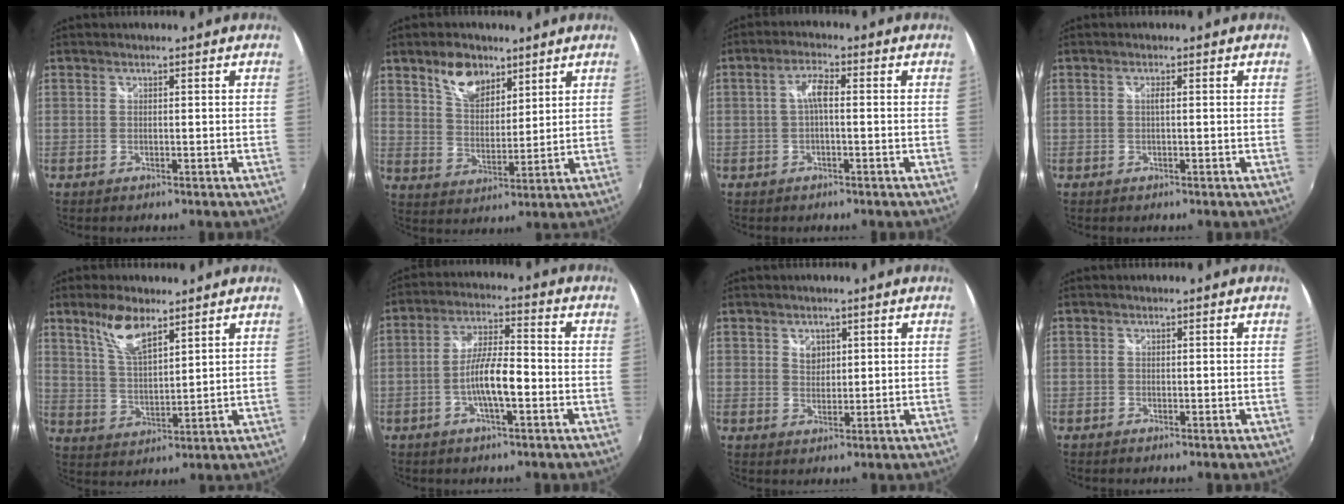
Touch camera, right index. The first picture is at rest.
{"total": 8.3, "force": [5.5, 4.5, 4.3], "torque": [-0.071, 0.013, 0.103]}
{"total": 3.3, "force": [-0.1, 0.8, 3.2], "torque": [-0.063, 0.011, -0.001]}
{"total": 0.9, "force": [0.0, 0.0, 0.9], "torque": [-0.017, 0.003, -0.001]}
{"total": 8.1, "force": [5.6, 2.6, 5.3], "torque": [-0.102, 0.005, 0.114]}
{"total": 8.0, "force": [-2.8, 1.5, 7.3], "torque": [-0.144, 0.004, -0.051]}
{"total": 2.6, "force": [1.2, 2.1, 1.0], "torque": [-0.010, 0.003, 0.022]}
{"total": 0.0}